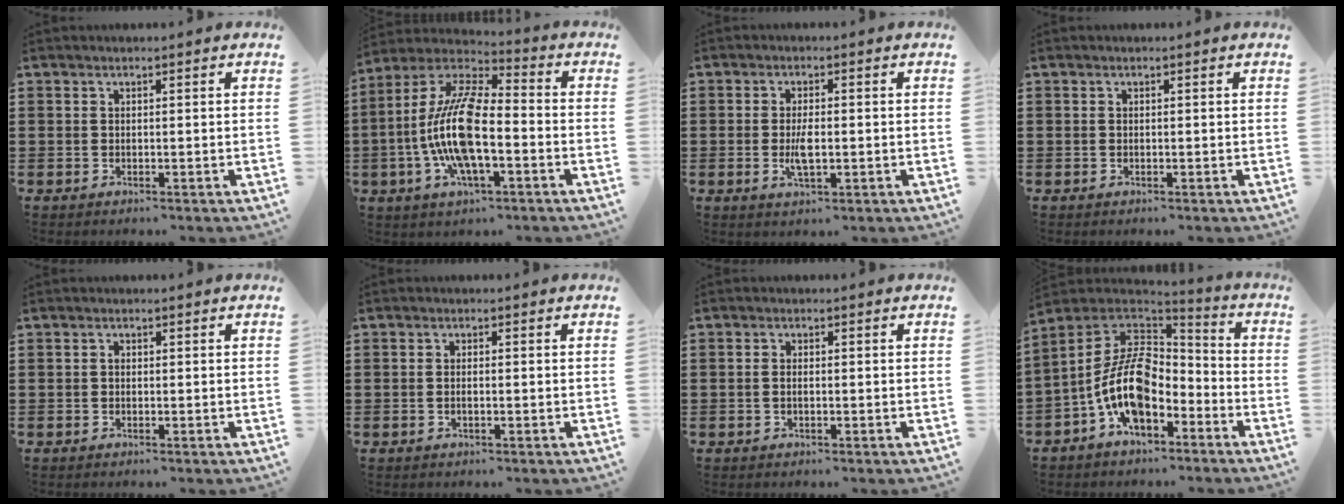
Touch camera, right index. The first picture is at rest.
{"total": 14.0, "force": [-2.5, 4.8, 12.8], "torque": [-0.291, -0.011, -0.053]}
{"total": 3.9, "force": [-0.6, 1.4, 3.6], "torque": [-0.072, -0.001, -0.013]}
{"total": 0.0}
{"total": 0.5, "force": [-0.1, 0.4, 0.4], "torque": [-0.009, 0.000, -0.002]}
{"total": 1.0, "force": [-0.3, 0.3, 0.9], "torque": [-0.018, -0.003, -0.004]}
{"total": 1.2, "force": [-0.3, 0.6, 1.1], "torque": [-0.021, 0.002, -0.006]}
{"total": 13.4, "force": [-3.8, 7.1, 10.8], "torque": [-0.248, -0.001, -0.081]}